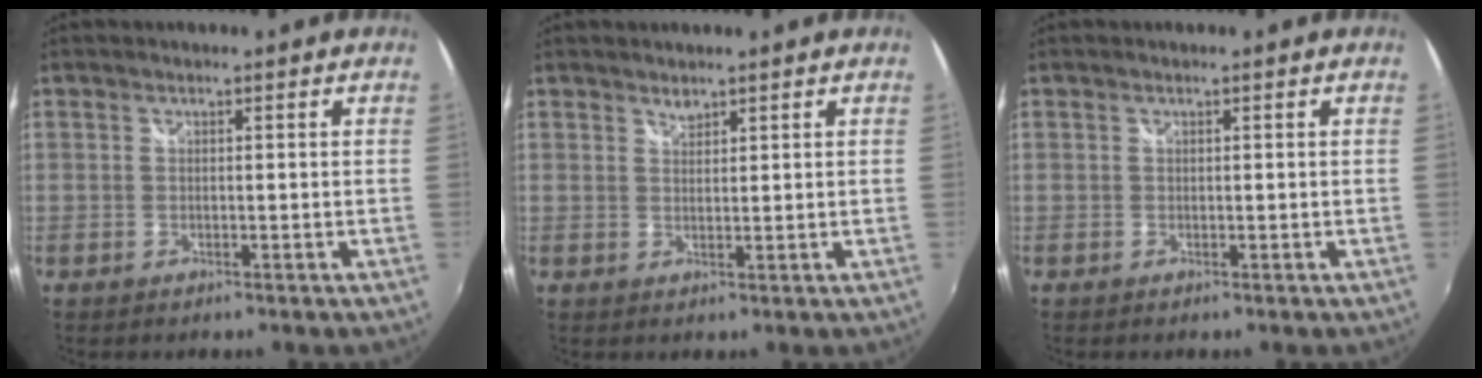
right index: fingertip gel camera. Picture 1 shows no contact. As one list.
[{"total": 1.5, "force": [1.3, 0.6, 0.3], "torque": [-0.001, 0.000, 0.023]}, {"total": 0.0}]